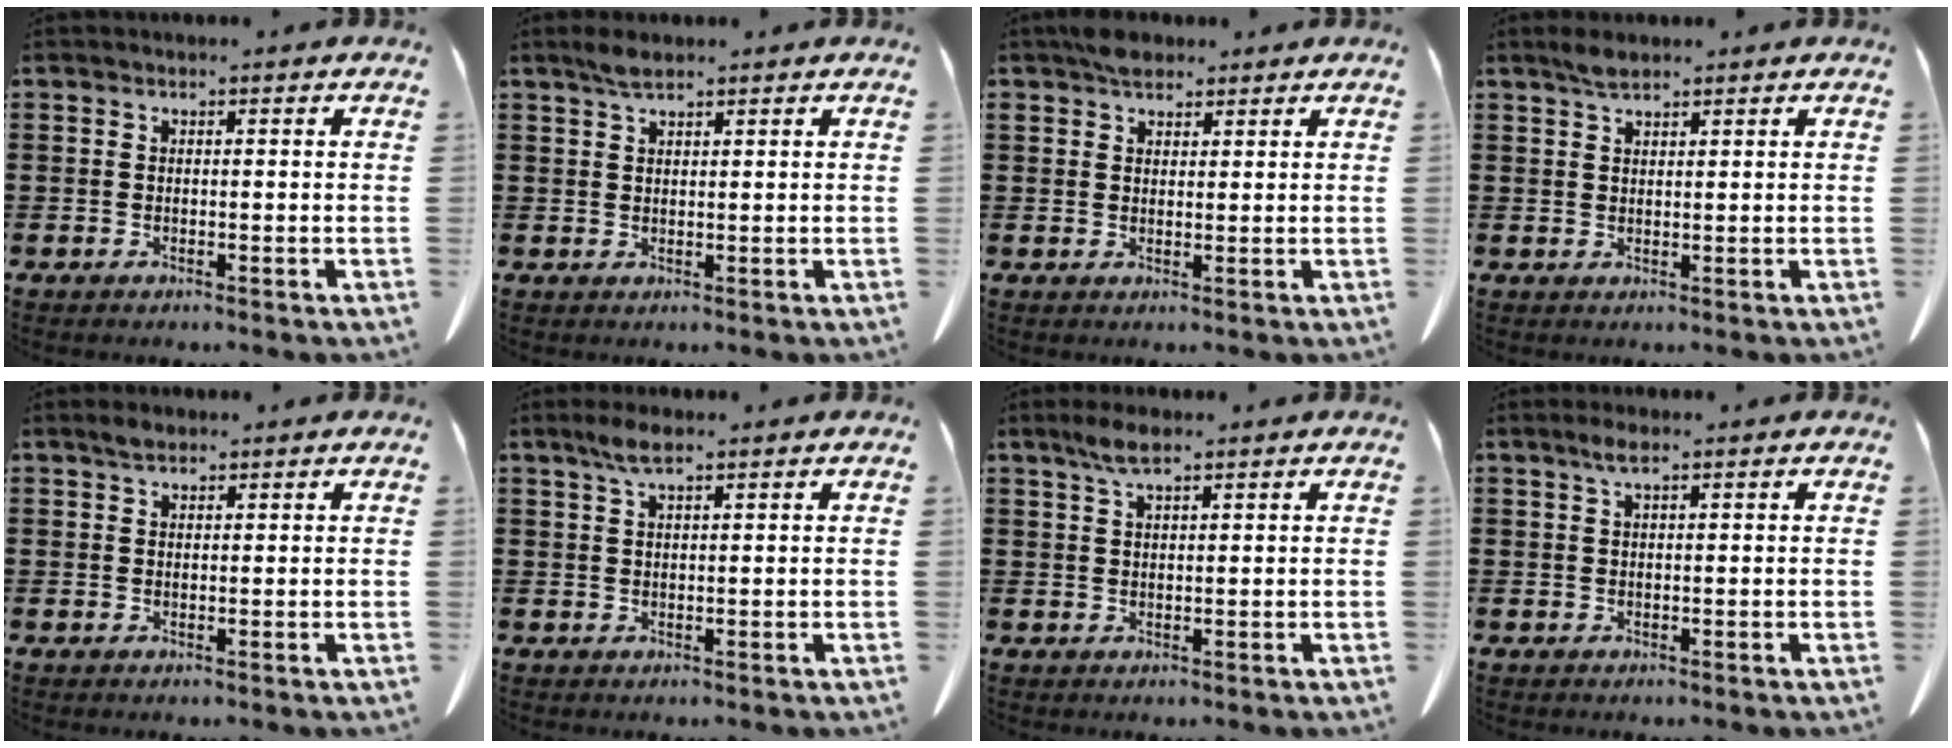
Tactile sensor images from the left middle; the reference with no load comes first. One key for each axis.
{"total": 2.4, "fx": 1.7, "fy": 0.5, "fz": 1.5, "tx": -0.034, "ty": 0.002, "tz": 0.031}
{"total": 3.0, "fx": 2.5, "fy": 1.4, "fz": 0.9, "tx": -0.017, "ty": 0.000, "tz": 0.047}
{"total": 2.3, "fx": 1.8, "fy": 0.6, "fz": 1.3, "tx": -0.029, "ty": 0.002, "tz": 0.033}
{"total": 1.6, "fx": 1.2, "fy": 0.7, "fz": 0.8, "tx": -0.019, "ty": 0.001, "tz": 0.024}
{"total": 3.2, "fx": 1.9, "fy": 0.7, "fz": 2.5, "tx": -0.053, "ty": 0.003, "tz": 0.034}
{"total": 3.6, "fx": 2.2, "fy": 0.8, "fz": 2.7, "tx": -0.058, "ty": 0.002, "tz": 0.040}
{"total": 1.9, "fx": 0.9, "fy": 0.4, "fz": 1.6, "tx": -0.034, "ty": 0.001, "tz": 0.016}